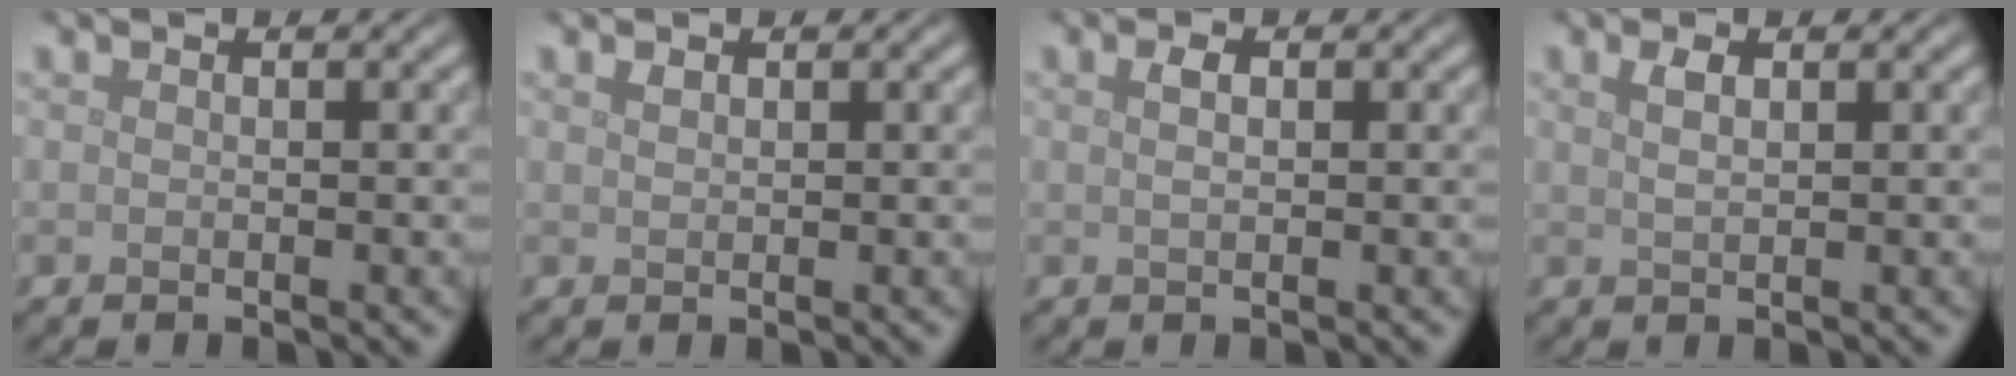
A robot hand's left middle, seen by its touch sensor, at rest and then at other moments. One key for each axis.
{"total": 0.6, "fx": 0.5, "fy": 0.4, "fz": 0.3, "tx": -0.007, "ty": -0.001, "tz": 0.012}
{"total": 1.2, "fx": 0.4, "fy": 0.5, "fz": 1.0, "tx": -0.022, "ty": 0.001, "tz": 0.008}
{"total": 1.5, "fx": 0.8, "fy": 0.5, "fz": 1.1, "tx": -0.024, "ty": 0.000, "tz": 0.016}